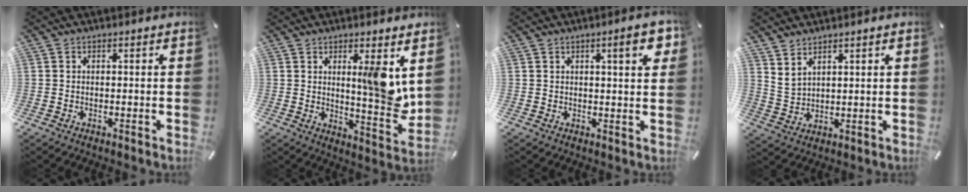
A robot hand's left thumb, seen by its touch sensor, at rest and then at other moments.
{"total": 10.0, "force": [3.3, 1.9, 9.3], "torque": [-0.121, -0.037, 0.047]}
{"total": 6.8, "force": [3.0, 1.5, 5.9], "torque": [-0.085, -0.005, 0.043]}
{"total": 3.4, "force": [3.1, 1.3, 0.4], "torque": [-0.016, -0.017, 0.061]}